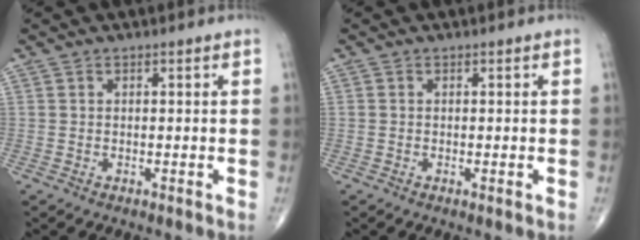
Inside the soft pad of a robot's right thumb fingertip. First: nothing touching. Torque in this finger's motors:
{"motor_torque": [-0.45, 0.38, 0.15, 0.20, -0.02]}